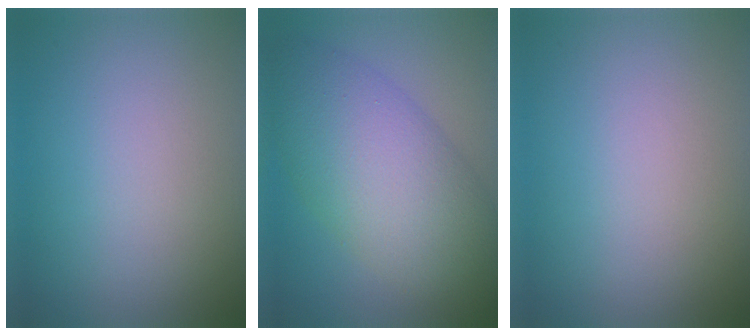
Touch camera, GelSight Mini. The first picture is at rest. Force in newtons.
{"total": 9.5, "press": 9.5, "slide": 0.2}
{"total": 0.0}